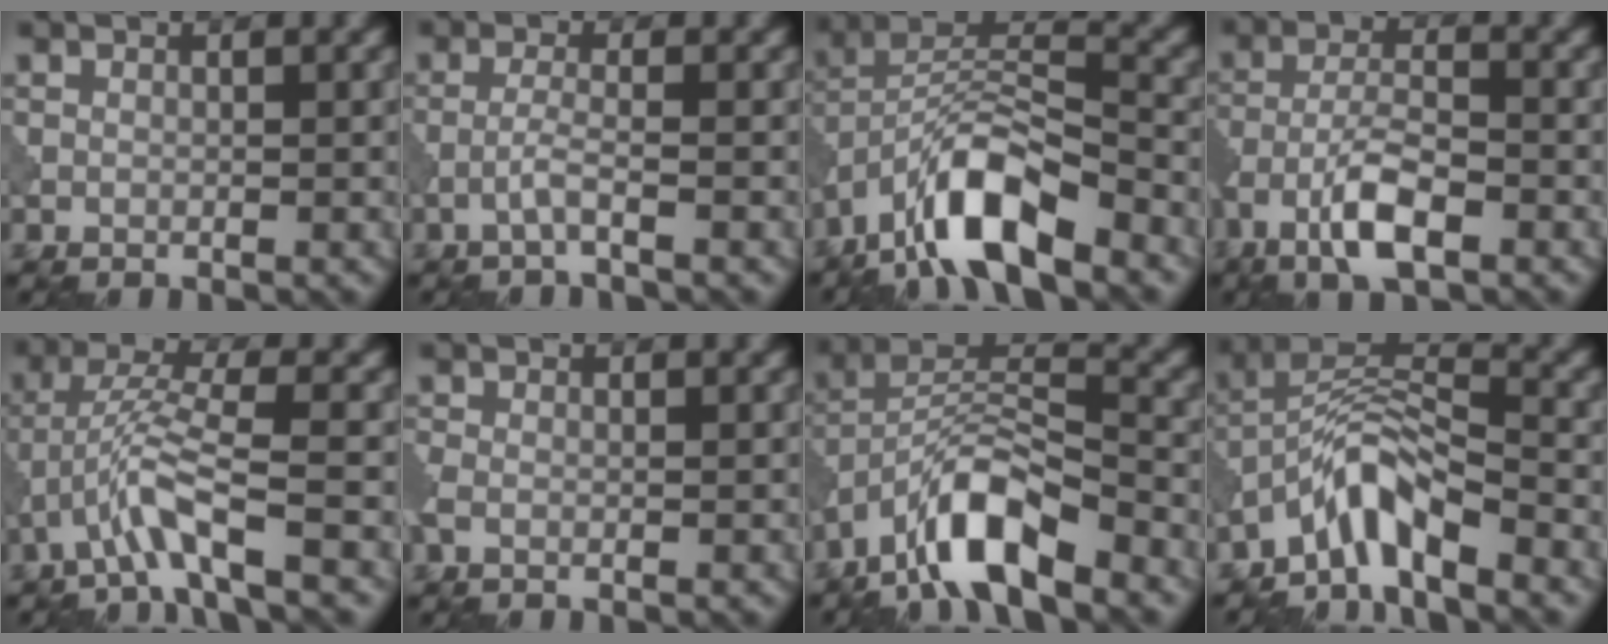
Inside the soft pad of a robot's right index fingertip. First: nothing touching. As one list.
[{"total": 1.9, "force": [-1.0, 0.1, 1.6], "torque": [-0.031, 0.007, -0.032]}, {"total": 9.5, "force": [-6.2, 2.9, 6.6], "torque": [-0.117, 0.011, -0.125]}, {"total": 5.3, "force": [-3.1, 1.7, 4.0], "torque": [-0.079, 0.006, -0.064]}, {"total": 4.8, "force": [-2.8, 0.4, 3.8], "torque": [-0.080, 0.012, -0.060]}, {"total": 1.7, "force": [-0.9, 0.8, 1.2], "torque": [-0.035, -0.005, -0.027]}, {"total": 8.5, "force": [-5.8, 2.3, 5.7], "torque": [-0.101, 0.011, -0.114]}, {"total": 5.4, "force": [-4.0, 1.3, 3.4], "torque": [-0.061, 0.013, -0.086]}]